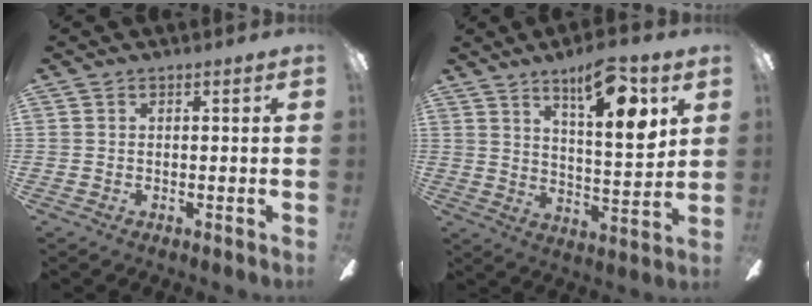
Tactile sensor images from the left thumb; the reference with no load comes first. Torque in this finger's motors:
{"motor_torque": [0.43, 0.04, 0.06, -0.08, 0.15]}